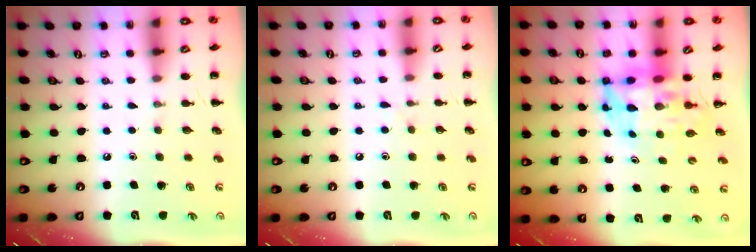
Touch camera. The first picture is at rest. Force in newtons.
{"total": 3.1, "press": 2.8, "slide": 1.4}
{"total": 8.0, "press": 7.7, "slide": 2.2}